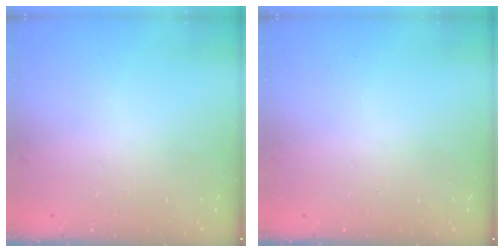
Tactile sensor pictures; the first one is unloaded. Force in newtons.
{"total": 0.0}